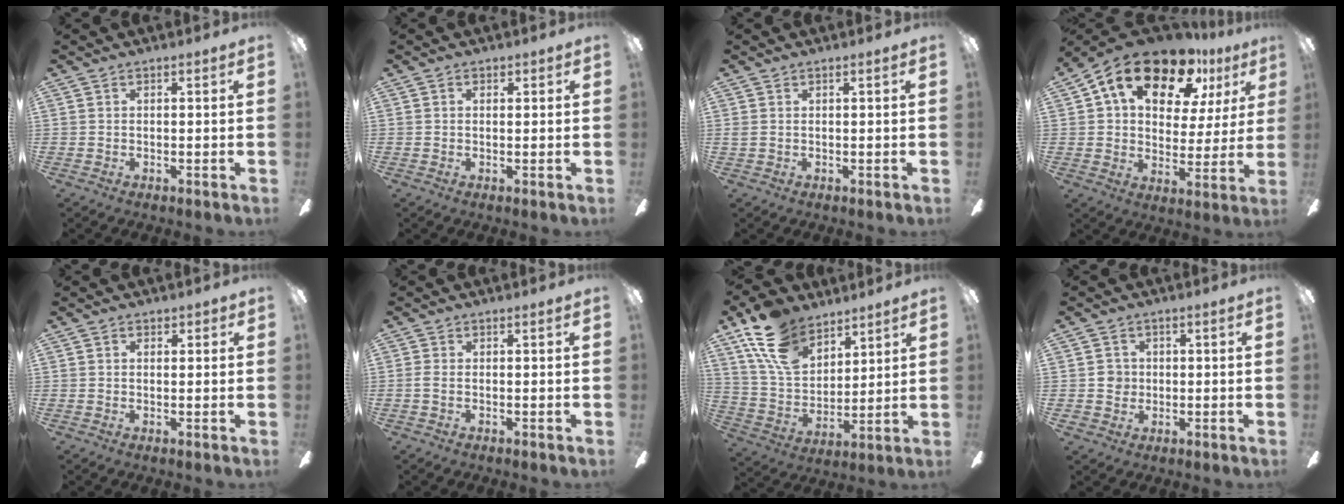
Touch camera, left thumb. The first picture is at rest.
{"total": 0.8, "force": [0.2, 0.6, 0.5], "torque": [-0.001, 0.000, 0.002]}
{"total": 0.8, "force": [0.1, 0.1, 0.8], "torque": [-0.016, 0.000, 0.002]}
{"total": 18.7, "force": [11.7, 9.8, 10.9], "torque": [-0.180, -0.058, 0.200]}
{"total": 1.1, "force": [0.1, 0.8, 0.7], "torque": [-0.004, 0.002, 0.000]}
{"total": 1.4, "force": [-0.4, 0.5, 1.2], "torque": [-0.022, 0.003, -0.007]}
{"total": 16.4, "force": [11.0, 9.4, 7.8], "torque": [-0.170, -0.045, 0.209]}
{"total": 3.7, "force": [0.1, 3.6, 0.7], "torque": [-0.006, 0.002, -0.002]}